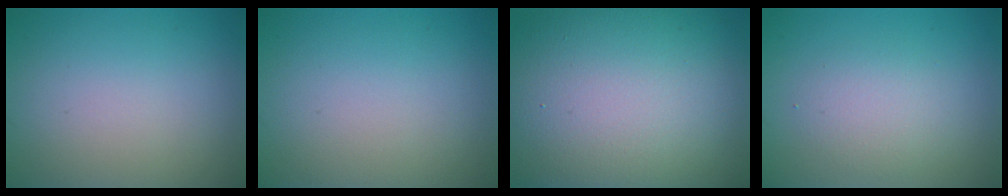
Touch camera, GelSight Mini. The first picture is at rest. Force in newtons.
{"total": 0.0}
{"total": 19.2, "press": 19.2, "slide": 0.7}
{"total": 2.5, "press": 2.4, "slide": 0.1}